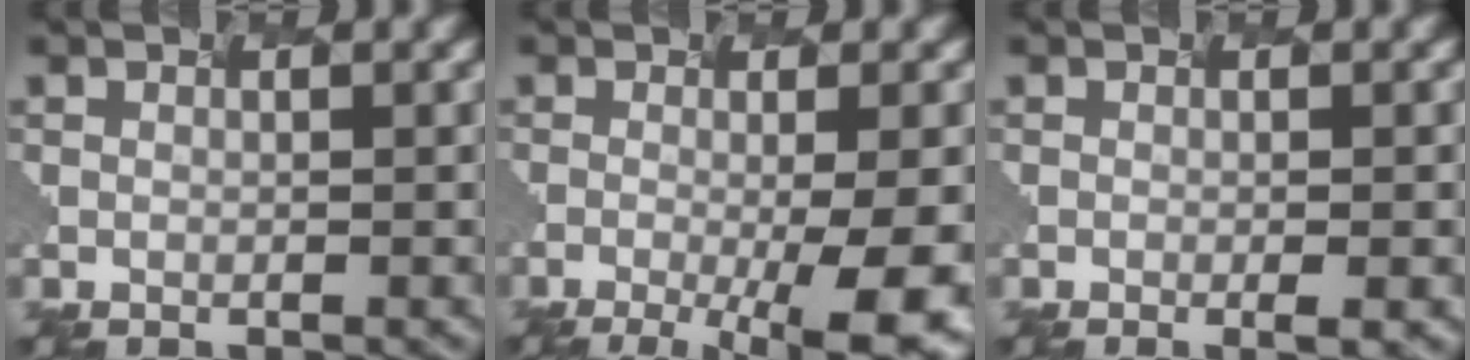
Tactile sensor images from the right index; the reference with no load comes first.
{"total": 10.0, "force": [-2.9, 2.7, 9.1], "torque": [-0.101, -0.011, -0.020]}
{"total": 2.0, "force": [-0.6, 0.4, 1.9], "torque": [-0.016, 0.001, -0.003]}